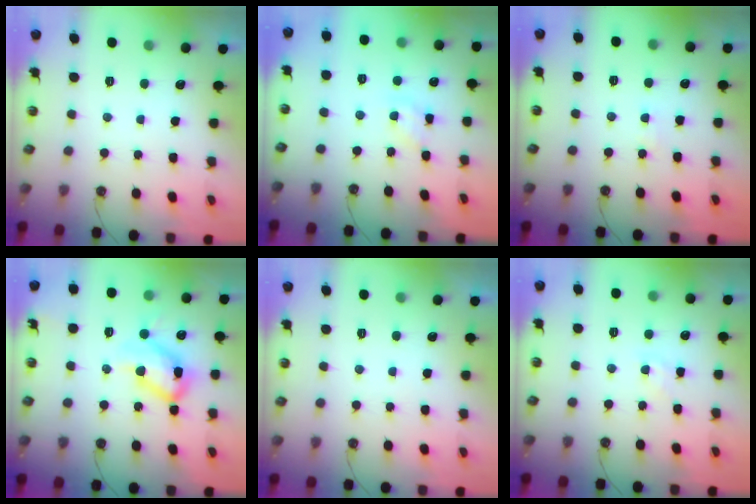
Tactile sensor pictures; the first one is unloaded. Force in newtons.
{"total": 3.0, "press": 2.9, "slide": 0.4}
{"total": 1.5, "press": 1.5, "slide": 0.3}
{"total": 15.3, "press": 15.2, "slide": 1.3}
{"total": 0.0}
{"total": 4.4, "press": 4.4, "slide": 0.6}